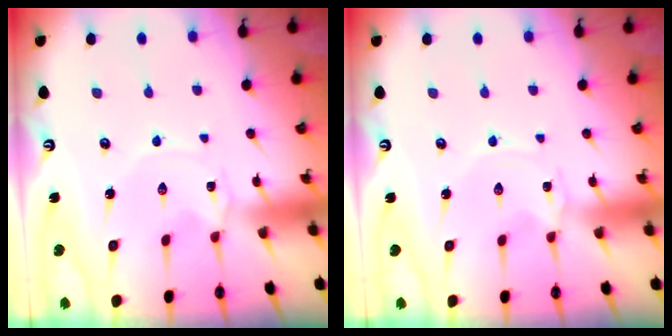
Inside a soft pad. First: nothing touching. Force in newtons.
{"total": 0.0}